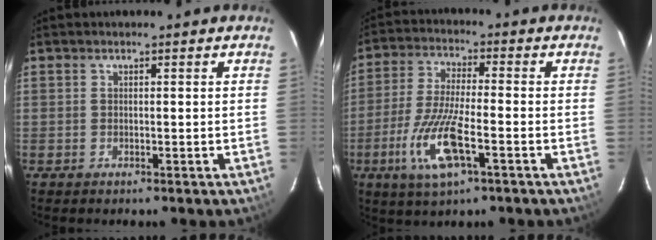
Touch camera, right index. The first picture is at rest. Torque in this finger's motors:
{"motor_torque": [1.24, -0.90, 0.66, 0.18]}